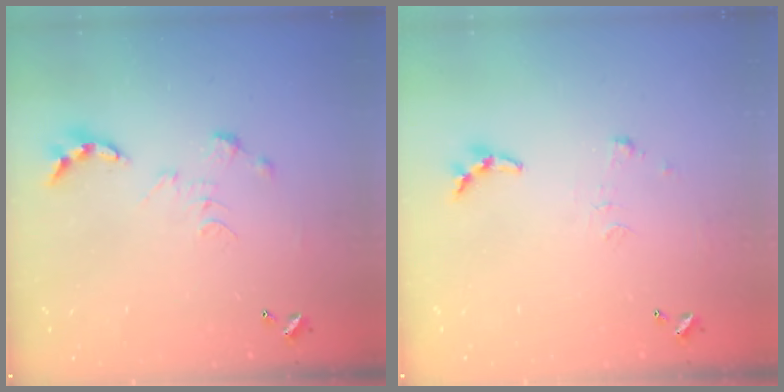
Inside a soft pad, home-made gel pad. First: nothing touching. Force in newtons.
{"total": 6.2, "press": 6.2, "slide": 0.4}